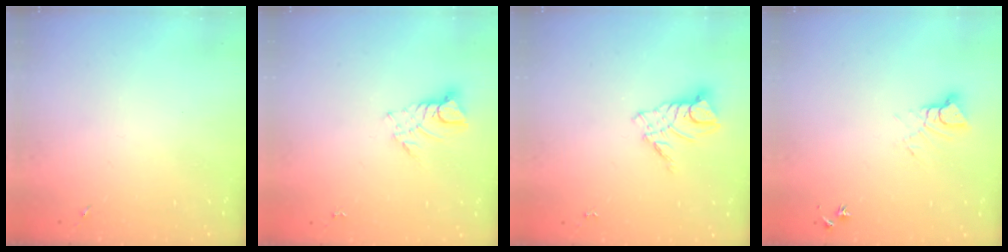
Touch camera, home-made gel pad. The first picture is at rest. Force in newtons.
{"total": 5.8, "press": 5.8, "slide": 0.3}
{"total": 10.2, "press": 10.1, "slide": 1.0}
{"total": 4.0, "press": 4.0, "slide": 0.3}